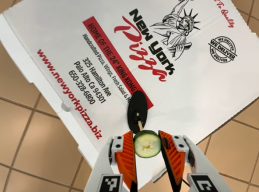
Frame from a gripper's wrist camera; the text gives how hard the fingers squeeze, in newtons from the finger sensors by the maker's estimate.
{"total": 7.7, "left": 7.6, "right": 7.8}